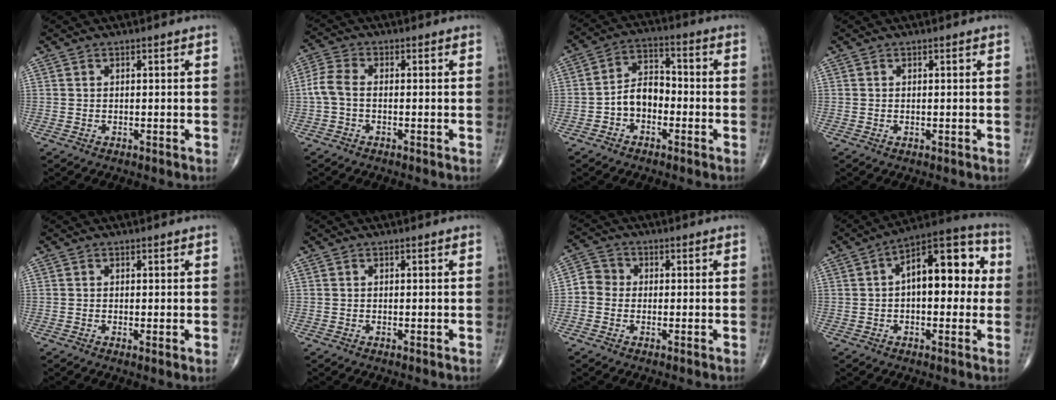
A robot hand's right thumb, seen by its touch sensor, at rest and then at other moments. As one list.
[{"total": 4.4, "force": [-0.6, 2.6, 3.5], "torque": [-0.085, 0.013, -0.022]}, {"total": 7.1, "force": [-2.2, 4.9, 4.6], "torque": [-0.062, 0.036, -0.053]}, {"total": 0.0}, {"total": 1.0, "force": [-0.1, 0.1, 1.0], "torque": [-0.022, -0.004, -0.004]}, {"total": 0.0}, {"total": 4.1, "force": [-0.6, 3.8, 1.4], "torque": [-0.008, 0.011, -0.025]}, {"total": 15.6, "force": [1.7, 7.8, 13.5], "torque": [-0.161, 0.038, 0.016]}]